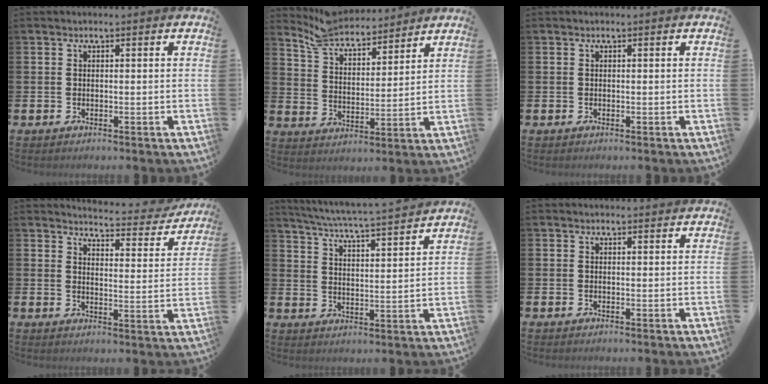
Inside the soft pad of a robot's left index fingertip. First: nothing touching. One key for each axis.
{"total": 7.2, "fx": 6.8, "fy": 1.9, "fz": 1.1, "tx": -0.059, "ty": -0.045, "tz": 0.122}
{"total": 0.0}
{"total": 4.3, "fx": 4.2, "fy": 0.5, "fz": 0.6, "tx": -0.020, "ty": -0.037, "tz": 0.066}
{"total": 5.5, "fx": 5.3, "fy": -0.3, "fz": 1.6, "tx": -0.055, "ty": -0.042, "tz": 0.088}
{"total": 0.8, "fx": 0.7, "fy": 0.2, "fz": 0.2, "tx": 0.006, "ty": -0.002, "tz": 0.011}